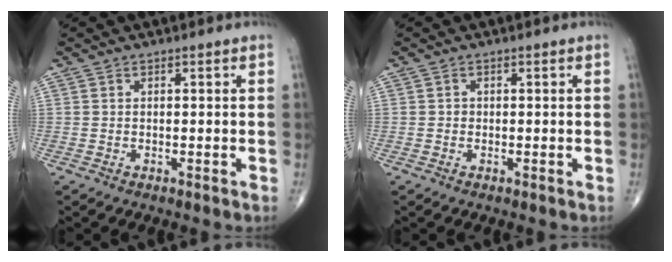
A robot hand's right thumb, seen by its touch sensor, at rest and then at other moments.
{"total": 0.6, "force": [-0.1, 0.6, 0.2], "torque": [0.002, 0.003, -0.002]}